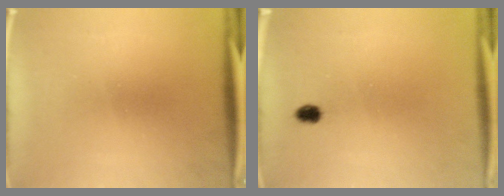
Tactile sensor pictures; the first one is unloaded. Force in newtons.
{"total": 1.9}